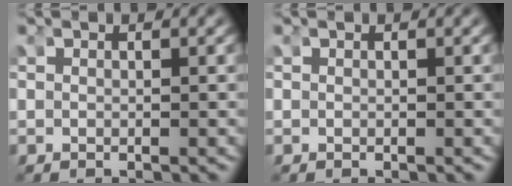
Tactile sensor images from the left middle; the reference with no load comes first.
{"total": 0.0}